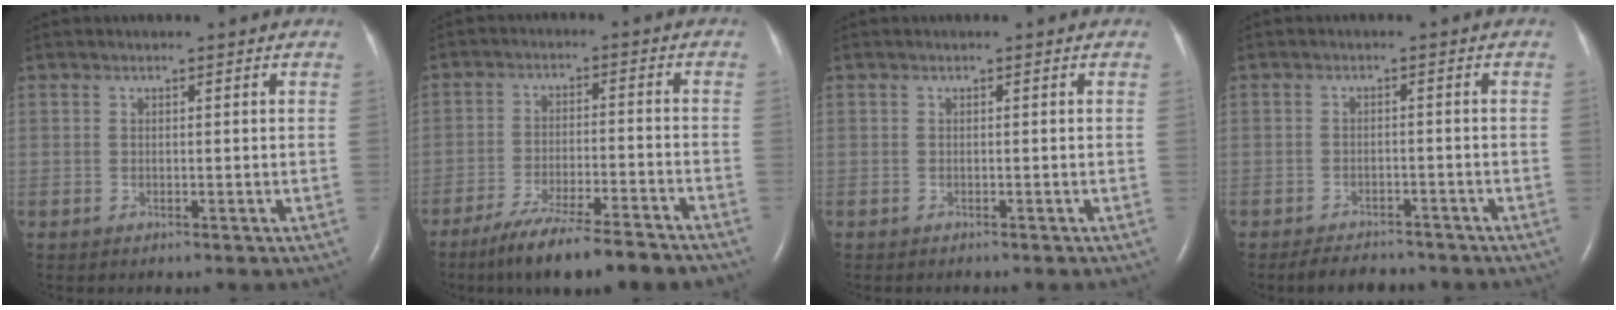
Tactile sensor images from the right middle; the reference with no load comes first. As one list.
[{"total": 13.3, "force": [-10.9, 0.7, 7.5], "torque": [-0.123, -0.028, -0.174]}, {"total": 1.2, "force": [-1.1, 0.2, 0.5], "torque": [-0.010, -0.003, -0.013]}, {"total": 5.3, "force": [-4.8, 1.7, 1.4], "torque": [-0.025, -0.008, -0.069]}]